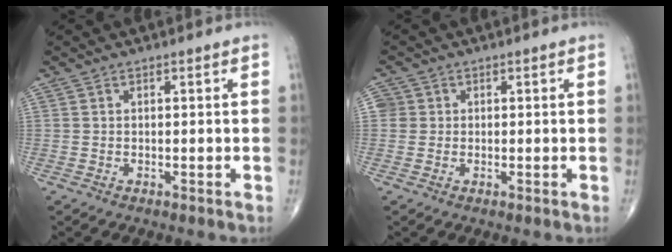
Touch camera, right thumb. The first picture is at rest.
{"total": 2.4, "force": [0.3, 2.4, 0.3], "torque": [0.010, 0.005, 0.005]}